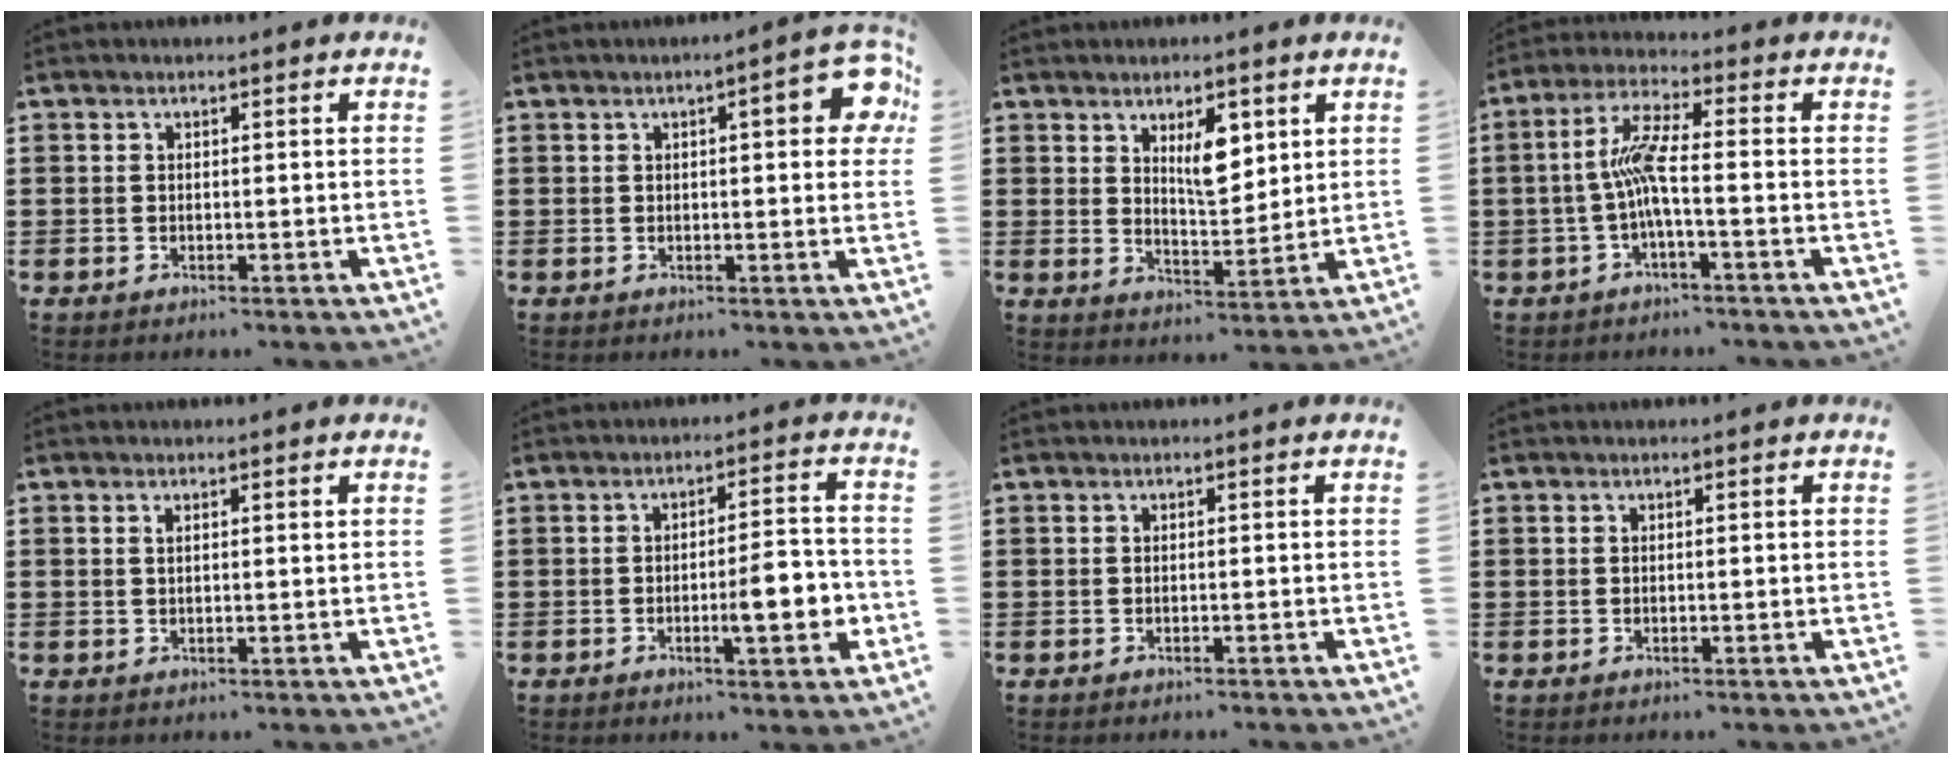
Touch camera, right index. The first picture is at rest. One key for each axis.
{"total": 6.1, "fx": 1.8, "fy": 1.2, "fz": 5.8, "tx": -0.078, "ty": -0.002, "tz": 0.023}
{"total": 6.1, "fx": 2.7, "fy": 2.5, "fz": 4.8, "tx": -0.070, "ty": -0.007, "tz": 0.041}
{"total": 6.8, "fx": -1.3, "fy": 0.9, "fz": 6.6, "tx": -0.149, "ty": -0.009, "tz": -0.035}
{"total": 1.1, "fx": 0.4, "fy": 0.2, "fz": 1.0, "tx": -0.021, "ty": 0.002, "tz": 0.007}
{"total": 7.1, "fx": -1.8, "fy": 1.8, "fz": 6.6, "tx": -0.083, "ty": -0.007, "tz": -0.033}
{"total": 0.0}
{"total": 0.0}